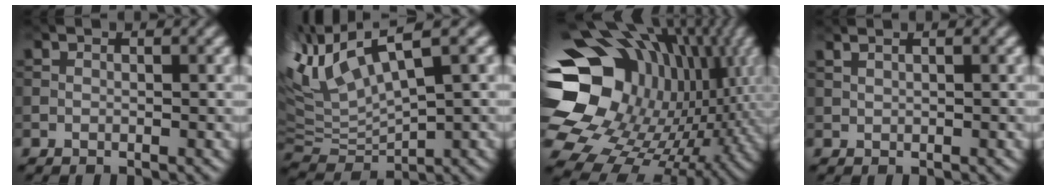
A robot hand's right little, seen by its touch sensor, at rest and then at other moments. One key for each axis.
{"total": 8.0, "fx": 4.8, "fy": 2.3, "fz": 5.9, "tx": -0.135, "ty": 0.011, "tz": 0.095}
{"total": 20.2, "fx": 1.3, "fy": 15.2, "fz": 13.2, "tx": -0.254, "ty": -0.030, "tz": 0.055}
{"total": 1.8, "fx": 1.4, "fy": 0.6, "fz": 1.0, "tx": -0.016, "ty": 0.003, "tz": 0.010}